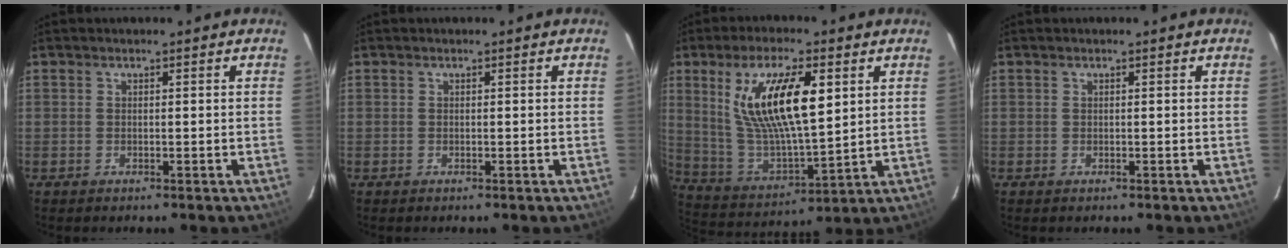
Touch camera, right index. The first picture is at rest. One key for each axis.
{"total": 0.0}
{"total": 17.1, "fx": 5.9, "fy": 5.6, "fz": 15.1, "tx": -0.285, "ty": 0.000, "tz": 0.121}
{"total": 0.0}